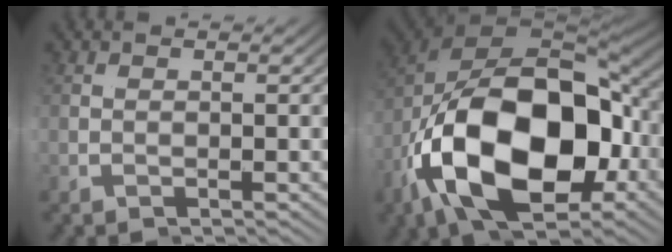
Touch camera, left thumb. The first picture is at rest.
{"total": 21.9, "force": [-2.4, 11.4, 18.5], "torque": [-0.367, -0.032, -0.025]}